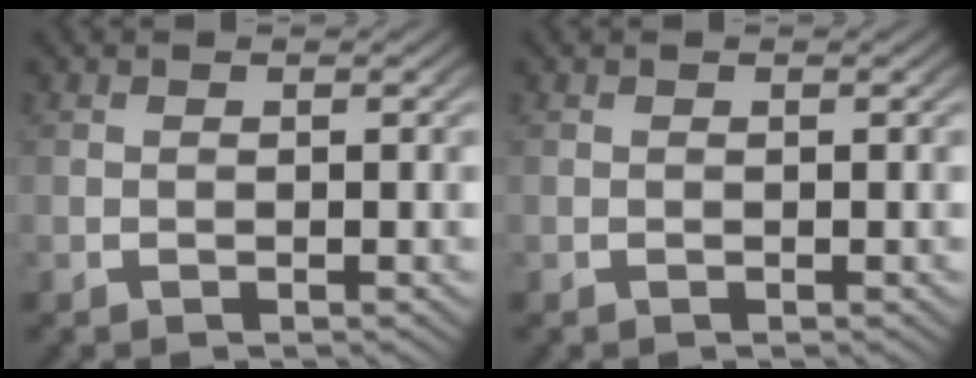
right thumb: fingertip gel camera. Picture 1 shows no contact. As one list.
[{"total": 0.0}]